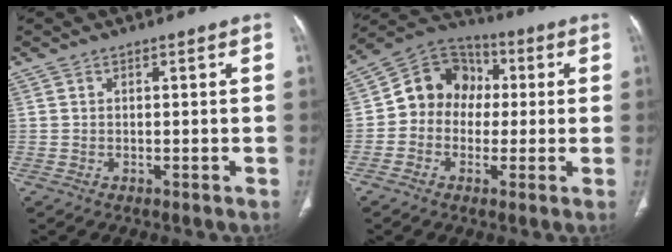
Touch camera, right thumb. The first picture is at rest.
{"total": 11.6, "force": [0.3, 10.1, 5.6], "torque": [-0.051, 0.033, -0.012]}